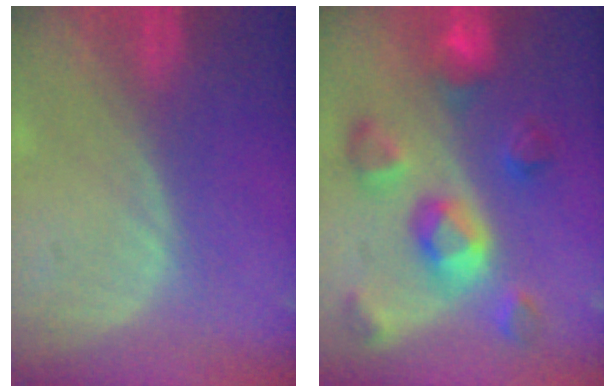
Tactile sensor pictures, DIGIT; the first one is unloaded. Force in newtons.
{"total": 9.7, "press": 8.7, "slide": 4.3}